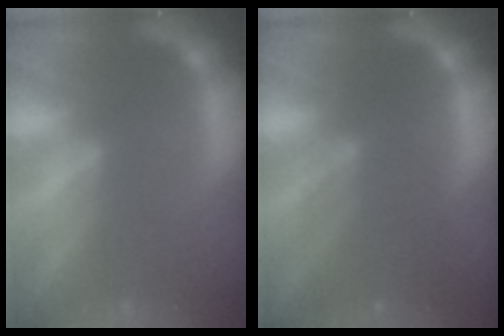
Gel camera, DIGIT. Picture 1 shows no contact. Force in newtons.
{"total": 6.0}